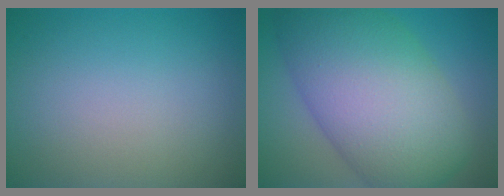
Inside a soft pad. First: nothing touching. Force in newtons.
{"total": 13.1, "press": 13.1, "slide": 0.4}